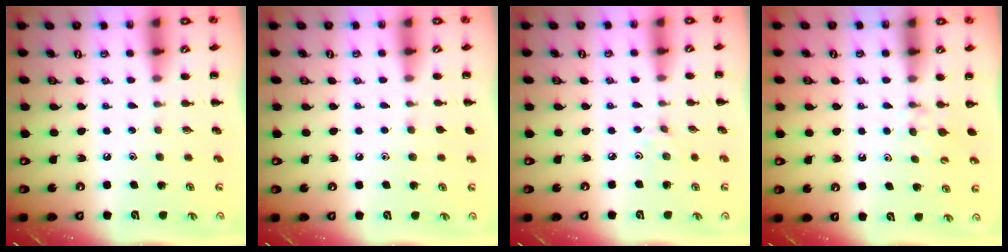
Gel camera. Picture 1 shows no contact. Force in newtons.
{"total": 3.9, "press": 3.7, "slide": 1.4}
{"total": 2.5, "press": 2.3, "slide": 0.9}
{"total": 4.5, "press": 4.3, "slide": 1.4}